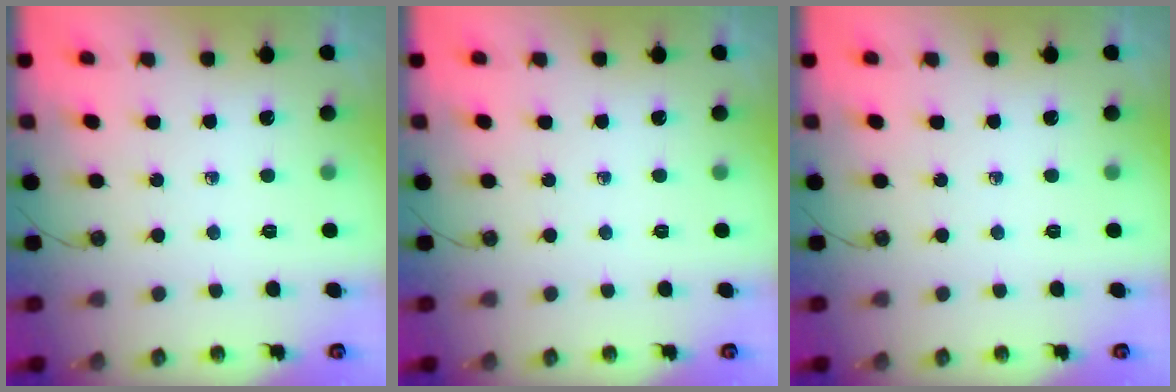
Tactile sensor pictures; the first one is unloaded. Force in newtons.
{"total": 0.0}
{"total": 0.0}